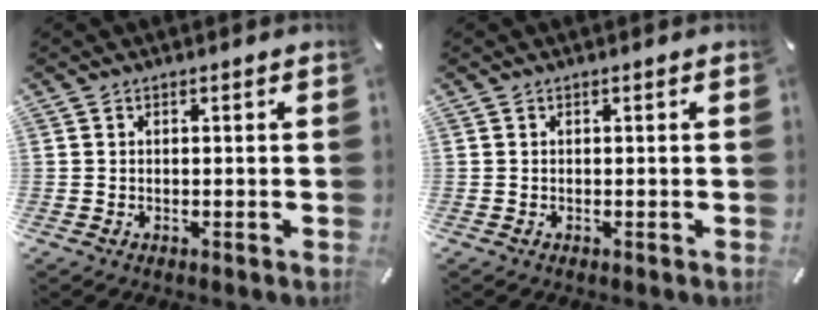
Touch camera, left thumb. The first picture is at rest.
{"total": 0.0}